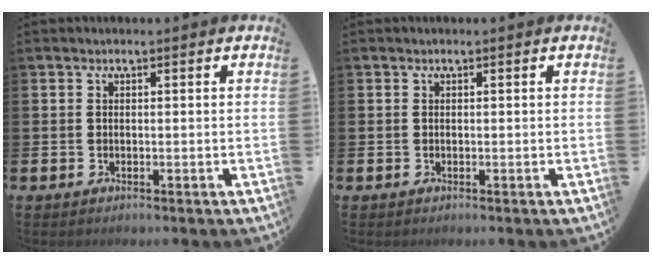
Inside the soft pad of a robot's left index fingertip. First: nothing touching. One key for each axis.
{"total": 0.0}